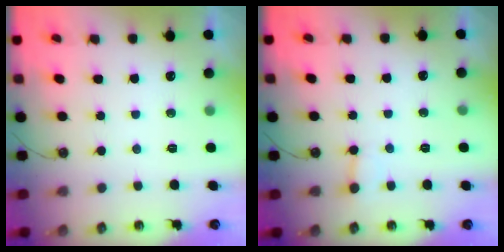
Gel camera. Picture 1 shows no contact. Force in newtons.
{"total": 3.0, "press": 3.0, "slide": 0.2}